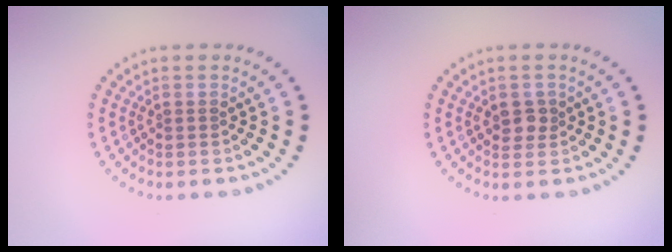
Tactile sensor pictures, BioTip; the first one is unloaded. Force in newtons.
{"total": 1.8, "press": 1.8, "slide": 0.4}